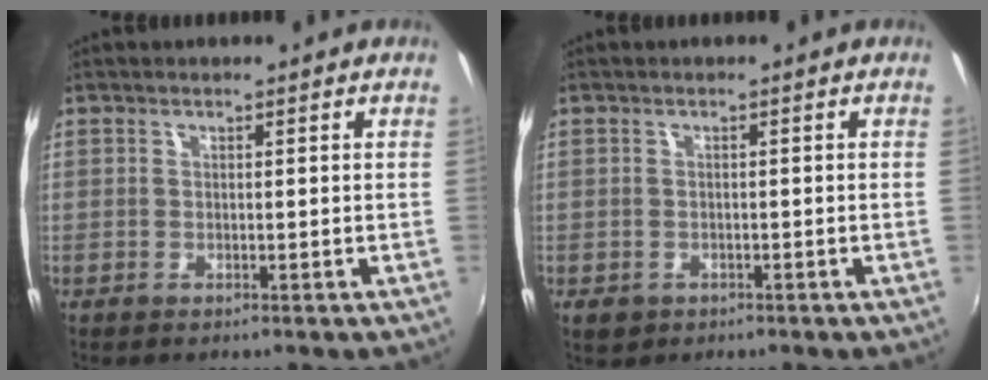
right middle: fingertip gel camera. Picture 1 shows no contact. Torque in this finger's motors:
{"motor_torque": [0.37, -0.38, 0.06, 0.00]}